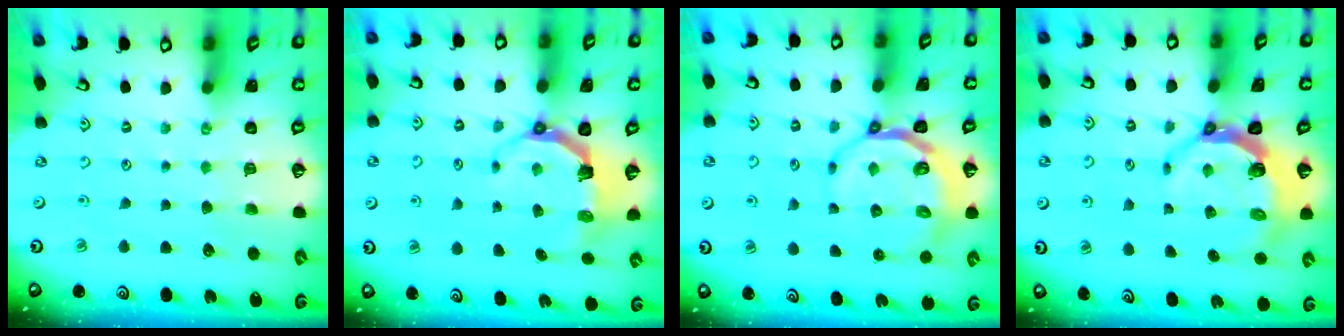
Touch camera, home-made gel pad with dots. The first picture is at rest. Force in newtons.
{"total": 6.5, "press": 4.8, "slide": 4.3}
{"total": 7.4, "press": 6.6, "slide": 3.5}
{"total": 6.5, "press": 5.3, "slide": 3.8}